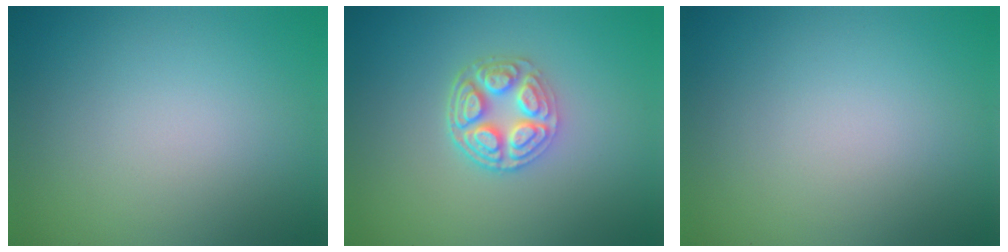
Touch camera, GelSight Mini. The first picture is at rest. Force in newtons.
{"total": 4.5, "press": 3.6, "slide": 2.6}
{"total": 0.0}